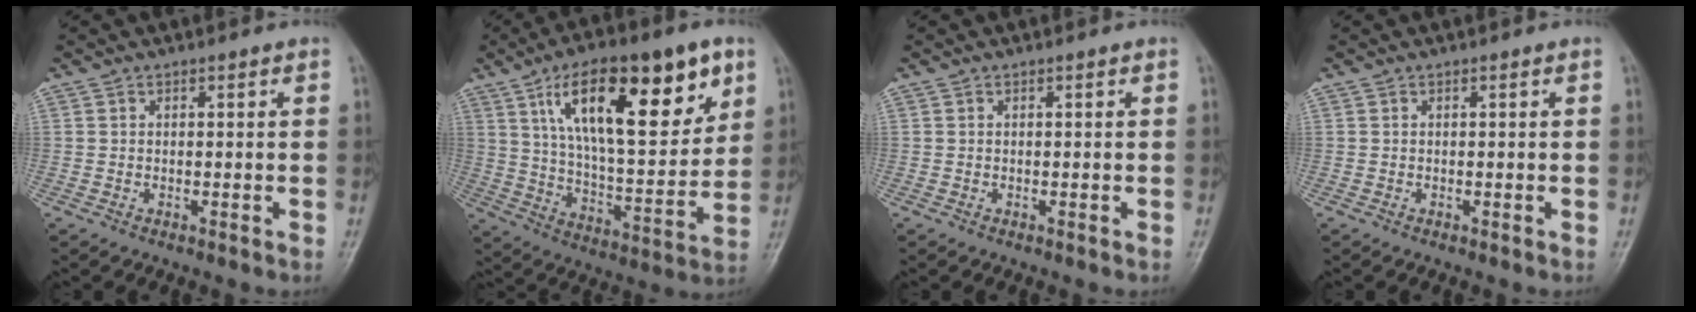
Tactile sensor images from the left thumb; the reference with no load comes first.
{"total": 25.5, "force": [11.6, 9.6, 20.5], "torque": [-0.292, -0.028, 0.196]}
{"total": 0.0}
{"total": 0.0}